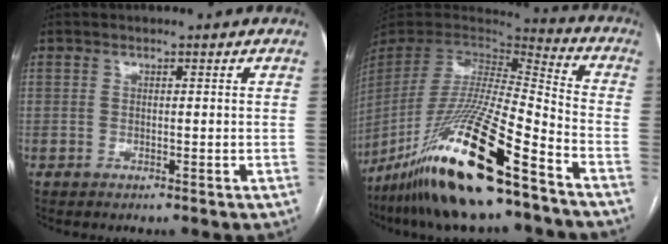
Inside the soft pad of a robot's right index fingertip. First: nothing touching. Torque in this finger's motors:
{"motor_torque": [1.07, -1.06, 0.75, 0.21]}